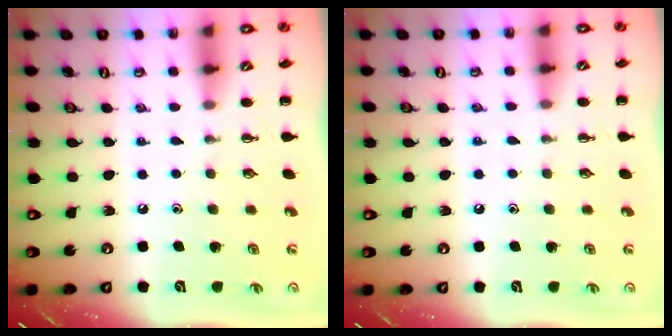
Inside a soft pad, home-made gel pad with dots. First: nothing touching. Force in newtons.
{"total": 6.3, "press": 6.0, "slide": 2.0}